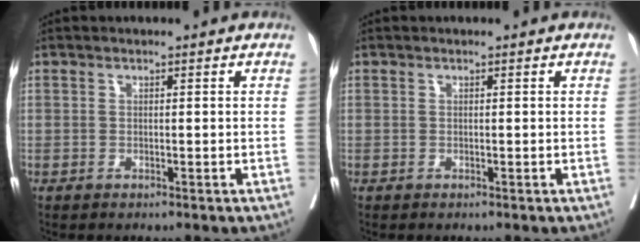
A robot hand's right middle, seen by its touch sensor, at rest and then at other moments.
{"total": 0.0}